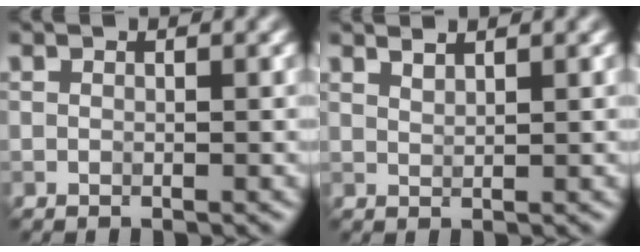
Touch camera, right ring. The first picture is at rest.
{"total": 1.3, "force": [1.1, 0.3, 0.5], "torque": [-0.002, 0.002, 0.018]}